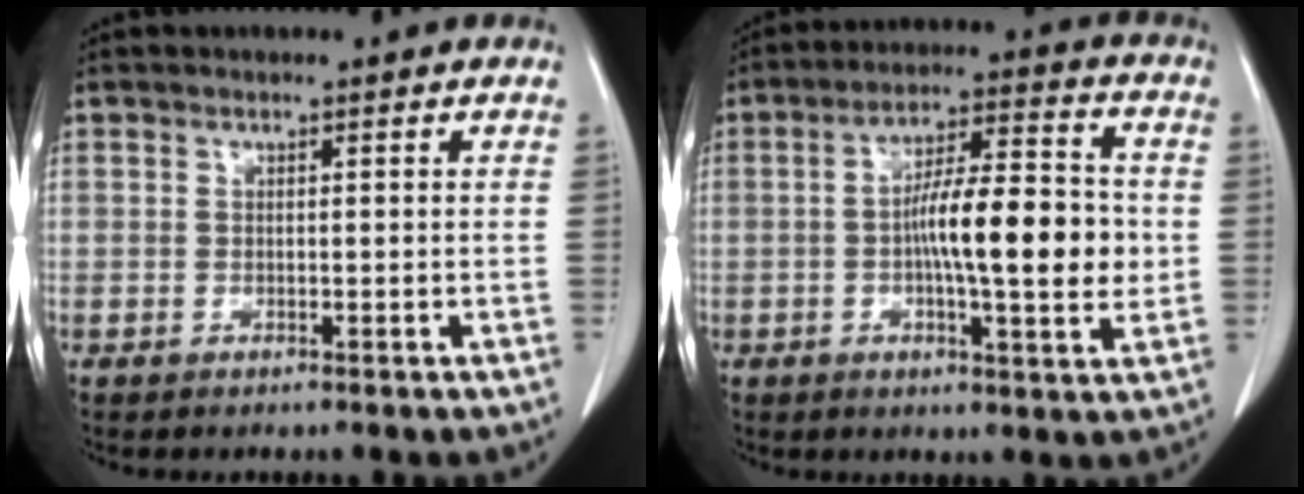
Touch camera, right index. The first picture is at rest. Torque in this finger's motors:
{"motor_torque": [1.72, -0.40, 0.96, 0.21]}